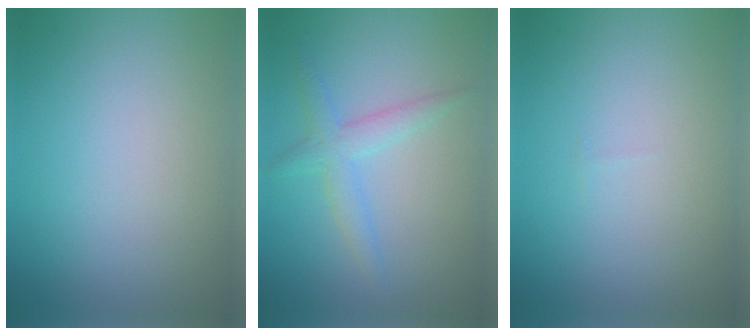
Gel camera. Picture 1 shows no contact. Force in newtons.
{"total": 3.4, "press": 3.4, "slide": 0.2}
{"total": 0.0}